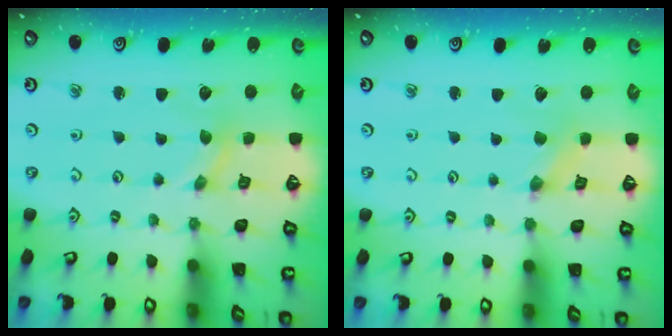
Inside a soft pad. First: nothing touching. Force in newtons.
{"total": 0.0}